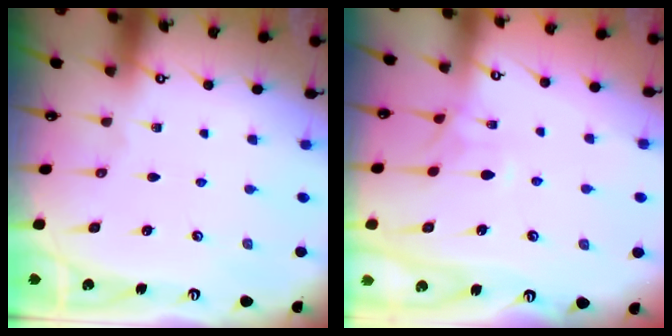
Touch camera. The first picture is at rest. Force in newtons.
{"total": 1.3, "press": 1.0, "slide": 0.8}